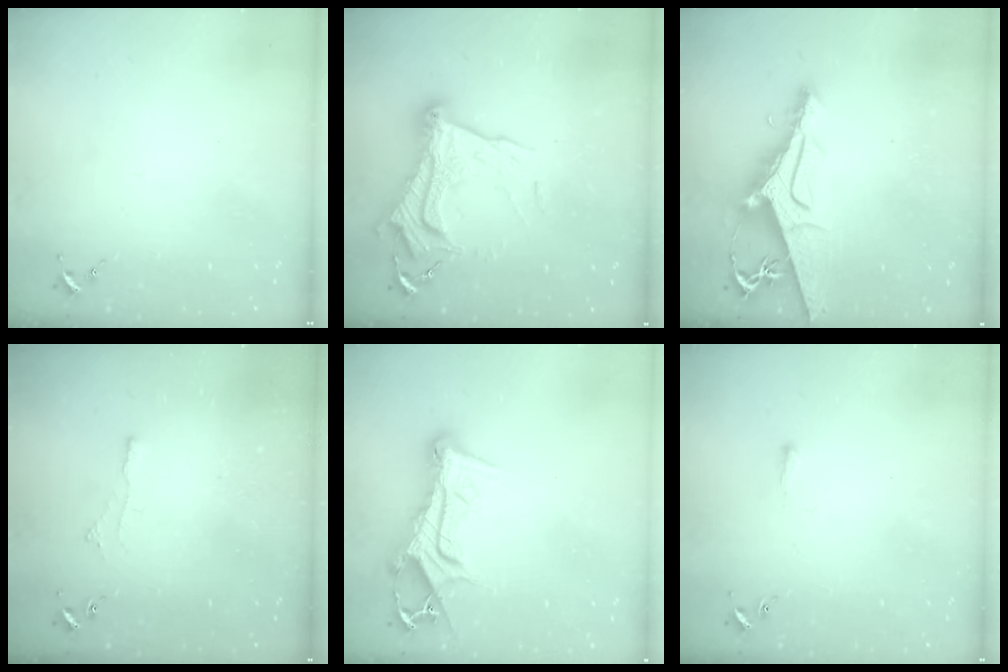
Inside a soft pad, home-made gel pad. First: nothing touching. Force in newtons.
{"total": 19.9, "press": 19.8, "slide": 1.9}
{"total": 11.6, "press": 11.6, "slide": 1.2}
{"total": 2.8, "press": 2.7, "slide": 0.5}
{"total": 13.7, "press": 13.6, "slide": 1.6}
{"total": 1.9, "press": 1.8, "slide": 0.3}